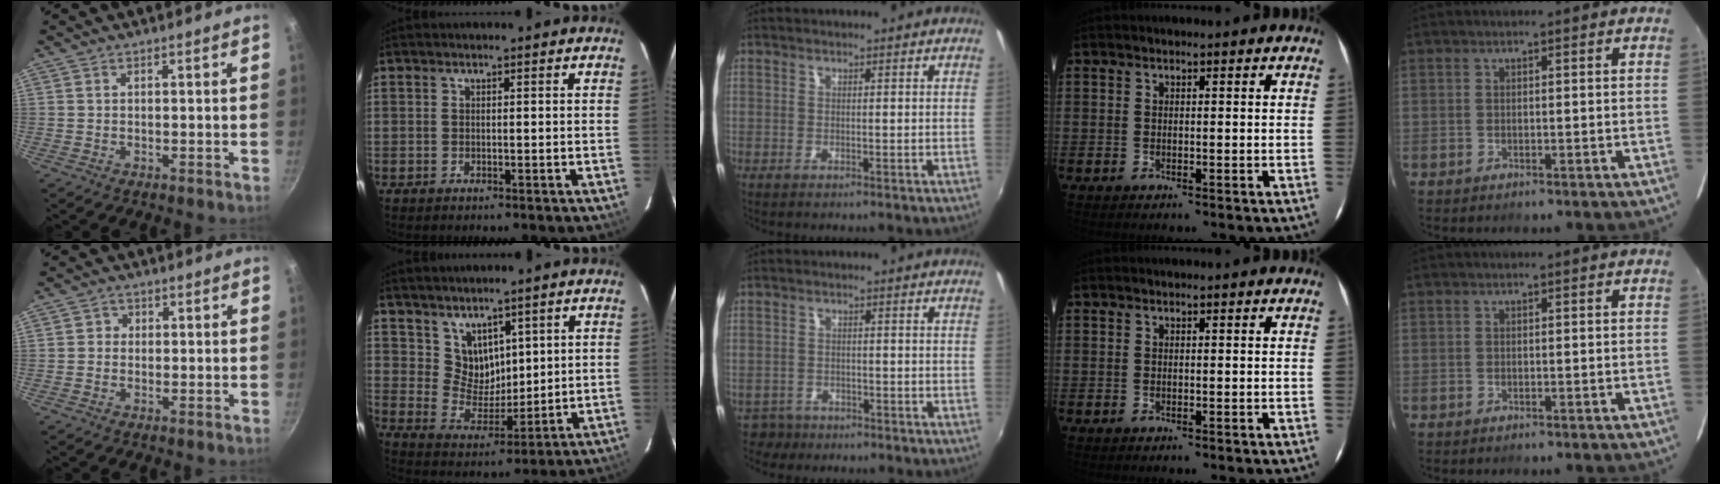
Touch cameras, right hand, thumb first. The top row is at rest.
{"thumb": {"total": 2.0, "force": [0.0, 1.9, 0.5], "torque": [0.006, 0.002, -0.006]}, "index": {"total": 7.1, "force": [4.6, 5.0, 2.2], "torque": [-0.032, -0.001, 0.099]}, "middle": {"total": 3.3, "force": [-2.5, 2.2, 0.2], "torque": [-0.014, 0.002, -0.043]}}